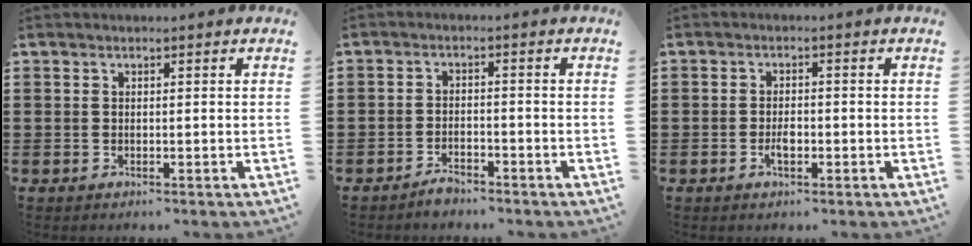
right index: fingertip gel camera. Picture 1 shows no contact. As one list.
[{"total": 2.2, "force": [-2.2, 0.3, 0.5], "torque": [-0.015, 0.002, -0.043]}, {"total": 2.2, "force": [-0.7, 1.0, 1.9], "torque": [-0.043, 0.001, -0.015]}]